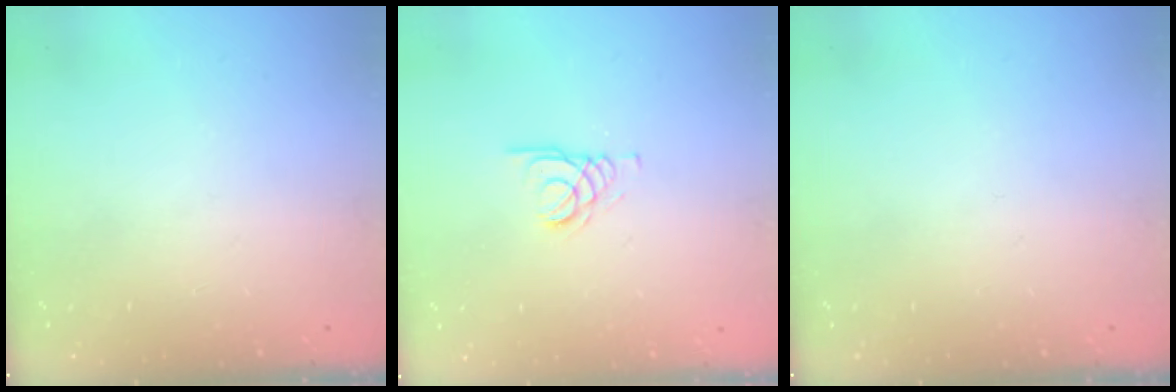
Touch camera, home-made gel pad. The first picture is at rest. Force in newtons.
{"total": 1.6, "press": 1.6, "slide": 0.2}
{"total": 0.0}